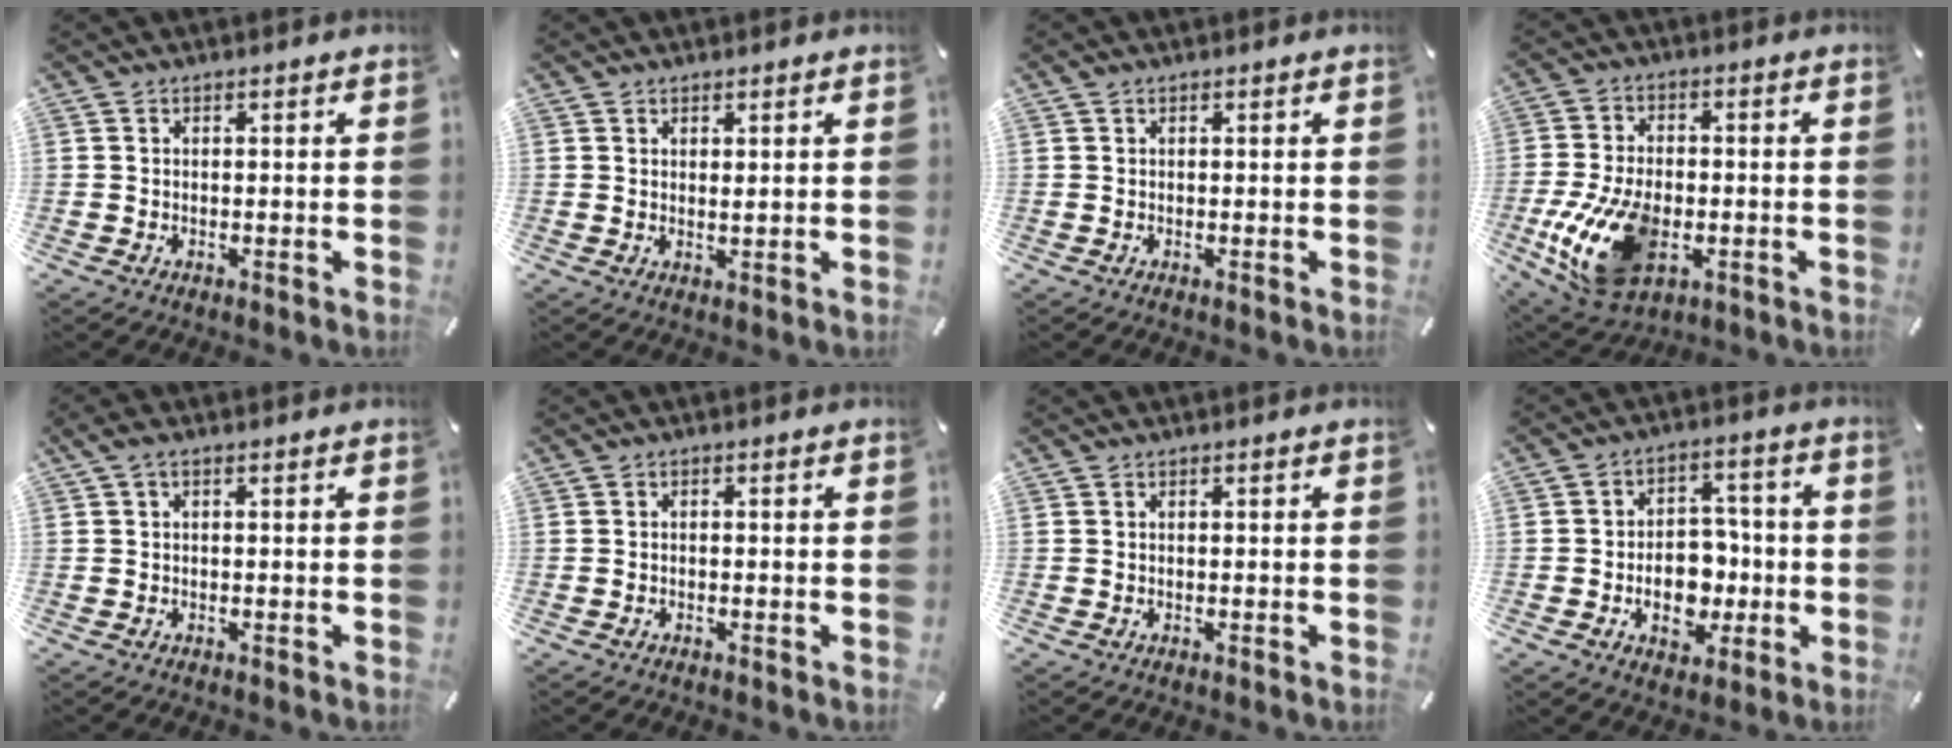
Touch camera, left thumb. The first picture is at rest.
{"total": 1.0, "force": [1.0, 0.2, 0.2], "torque": [-0.006, -0.002, 0.019]}
{"total": 0.6, "force": [0.4, 0.4, 0.2], "torque": [-0.005, 0.002, 0.007]}
{"total": 16.7, "force": [-4.2, 10.4, 12.4], "torque": [-0.259, -0.001, -0.069]}
{"total": 1.6, "force": [0.2, 0.5, 1.5], "torque": [-0.029, 0.003, 0.003]}
{"total": 0.6, "force": [-0.4, 0.3, 0.4], "torque": [-0.008, -0.001, -0.008]}
{"total": 0.0}
{"total": 11.0, "force": [-2.7, 8.2, 6.8], "torque": [-0.101, 0.012, -0.044]}